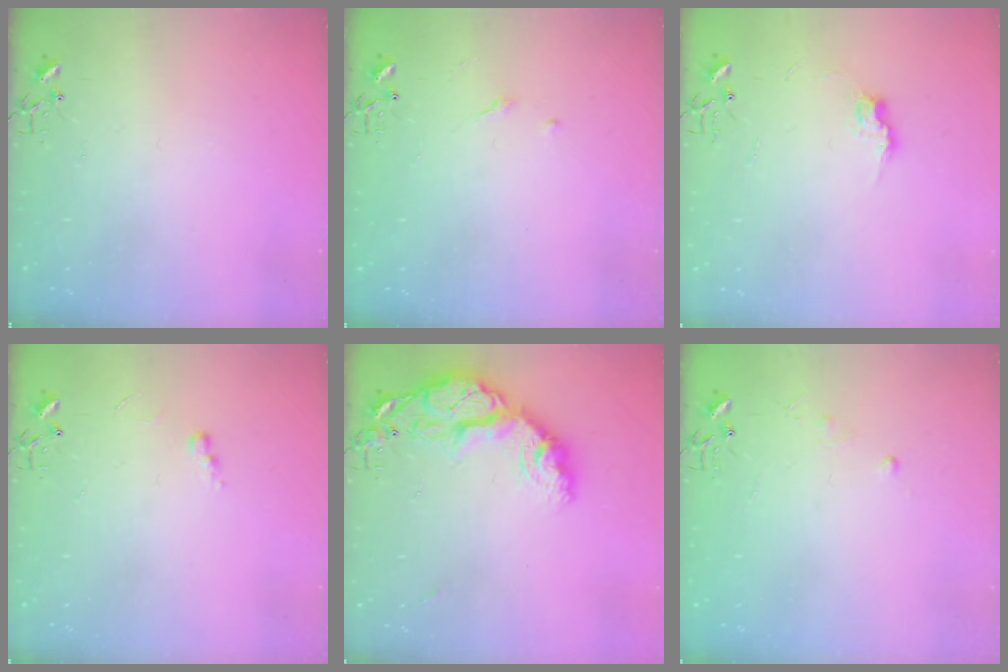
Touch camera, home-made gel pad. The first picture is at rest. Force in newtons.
{"total": 2.7, "press": 2.7, "slide": 0.4}
{"total": 8.5, "press": 8.4, "slide": 0.7}
{"total": 3.5, "press": 3.4, "slide": 0.5}
{"total": 18.7, "press": 18.6, "slide": 1.8}
{"total": 4.0, "press": 4.0, "slide": 0.5}